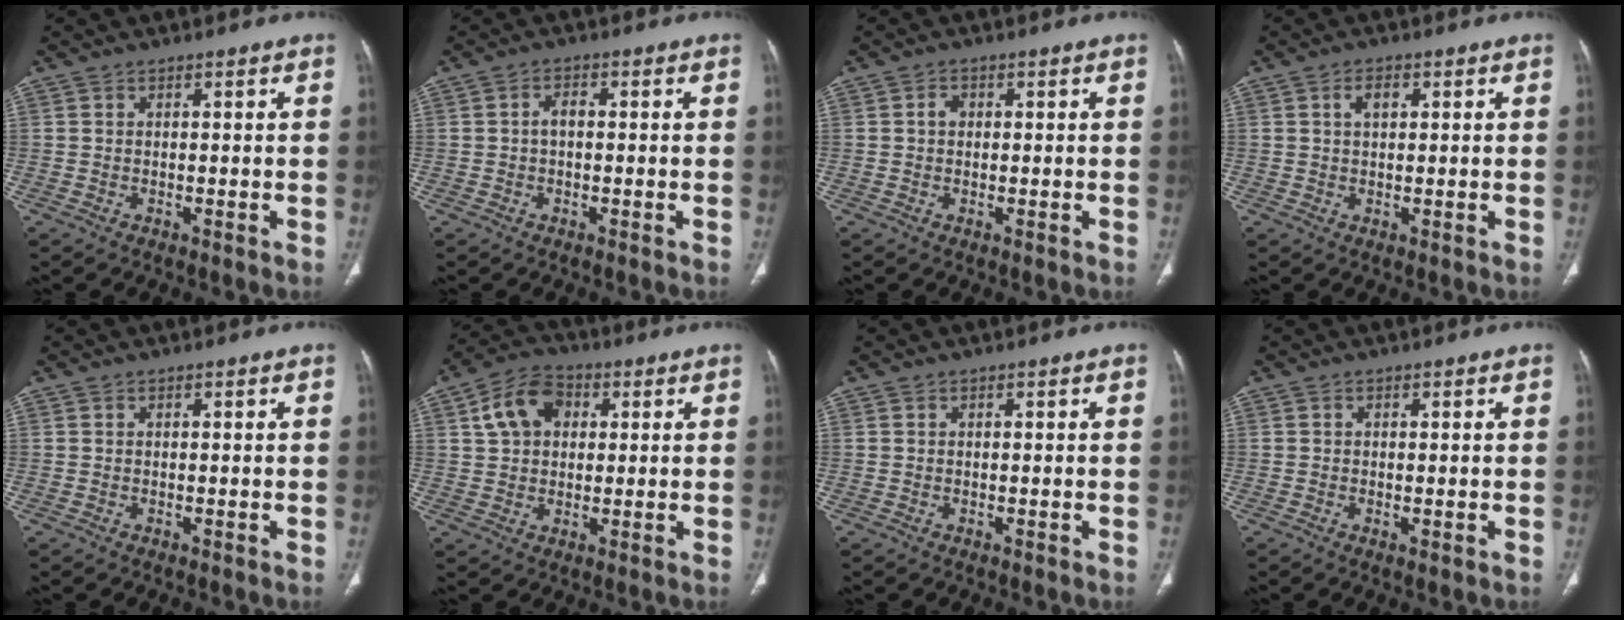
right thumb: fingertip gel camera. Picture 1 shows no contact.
{"total": 2.0, "force": [-0.2, 1.2, 1.6], "torque": [-0.024, 0.008, -0.006]}
{"total": 1.6, "force": [0.2, 1.3, 0.9], "torque": [-0.009, 0.006, 0.000]}
{"total": 2.8, "force": [0.9, 1.6, 2.1], "torque": [-0.033, 0.003, 0.016]}
{"total": 0.0}
{"total": 9.5, "force": [2.7, 7.0, 5.9], "torque": [-0.089, 0.012, 0.041]}
{"total": 0.0}
{"total": 0.7, "force": [-0.1, 0.3, 0.7], "torque": [-0.015, -0.004, -0.003]}